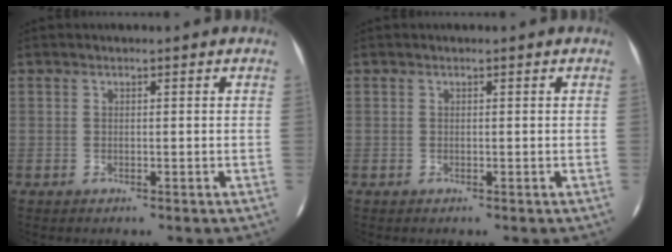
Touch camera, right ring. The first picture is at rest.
{"total": 0.0}